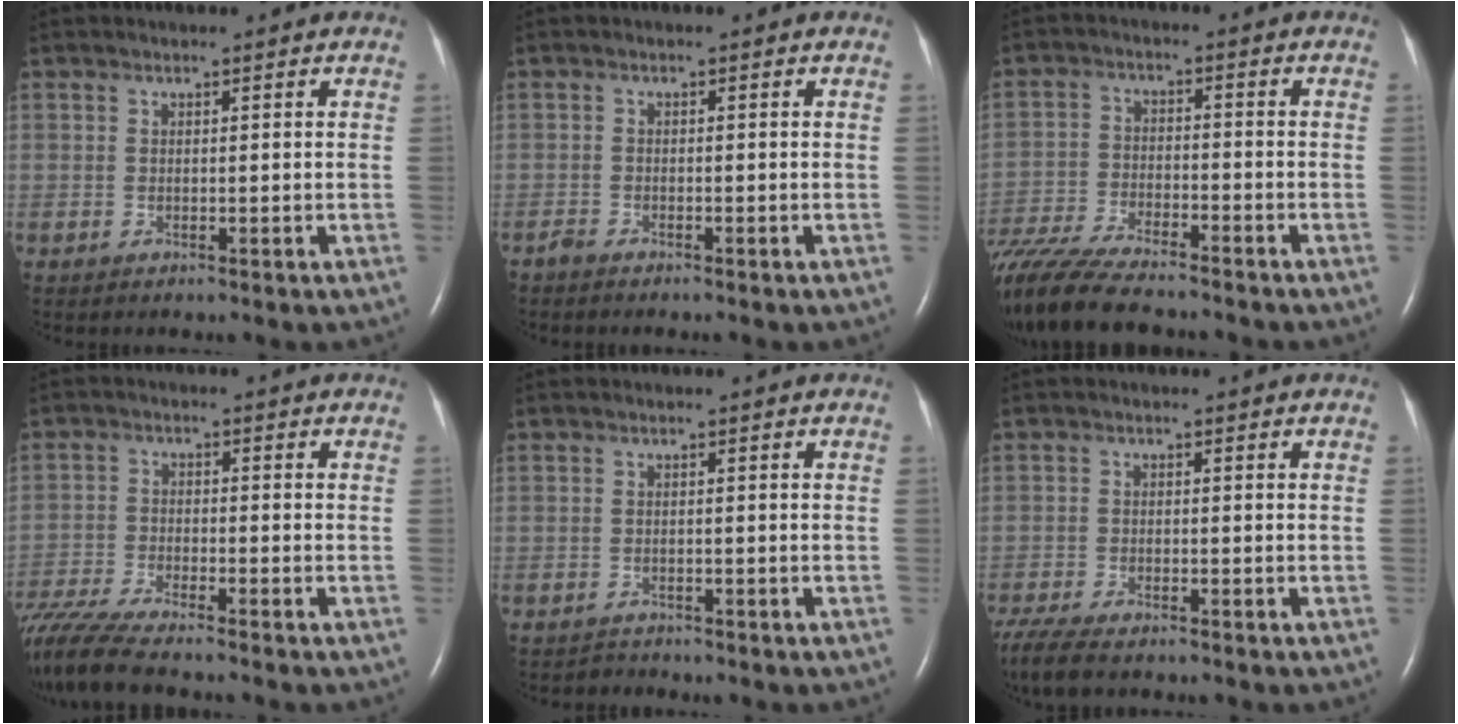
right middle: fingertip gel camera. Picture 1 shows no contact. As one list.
[{"total": 1.1, "force": [-1.1, 0.1, 0.3], "torque": [-0.014, -0.002, -0.021]}, {"total": 14.2, "force": [-12.2, 2.0, 7.0], "torque": [-0.135, -0.031, -0.203]}, {"total": 9.8, "force": [-8.8, -0.3, 4.4], "torque": [-0.088, -0.024, -0.157]}, {"total": 1.1, "force": [-0.9, 0.2, -0.5], "torque": [0.005, -0.006, -0.015]}, {"total": 6.9, "force": [-5.6, 1.6, 3.8], "torque": [-0.076, -0.019, -0.098]}]